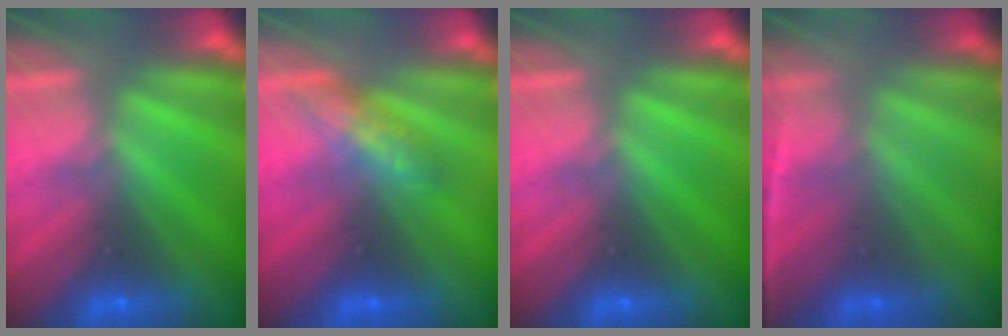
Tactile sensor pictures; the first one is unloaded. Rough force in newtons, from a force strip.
{"total": 2.4}
{"total": 0.0}
{"total": 1.6}